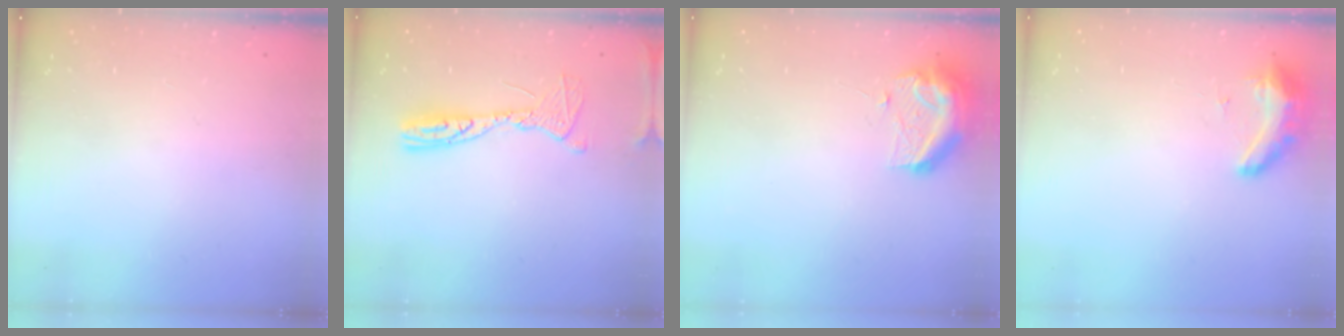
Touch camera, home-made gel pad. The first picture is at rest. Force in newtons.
{"total": 12.0, "press": 11.9, "slide": 1.1}
{"total": 11.1, "press": 11.0, "slide": 1.2}
{"total": 11.5, "press": 9.6, "slide": 6.3}